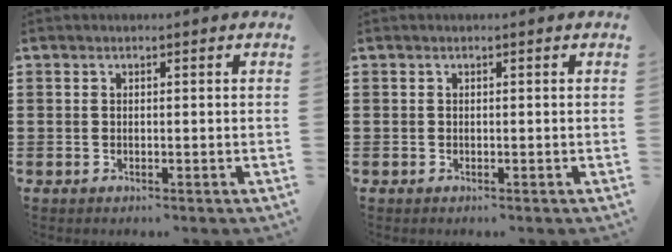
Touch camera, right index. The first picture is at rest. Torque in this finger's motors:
{"motor_torque": [-1.09, 1.05, -0.01, -0.02]}